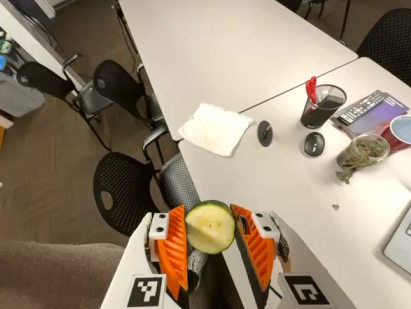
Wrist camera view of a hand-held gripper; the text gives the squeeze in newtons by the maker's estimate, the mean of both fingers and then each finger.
{"total": 8.6, "left": 8.2, "right": 9.0}